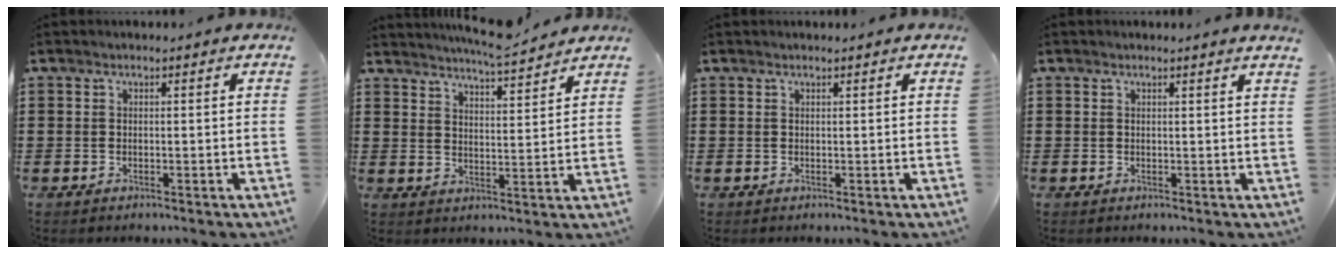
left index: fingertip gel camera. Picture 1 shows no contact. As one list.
[{"total": 5.6, "force": [5.4, -0.1, 1.5], "torque": [-0.039, -0.025, 0.095]}, {"total": 0.0}, {"total": 0.9, "force": [0.7, -0.2, 0.4], "torque": [-0.009, -0.004, 0.014]}]